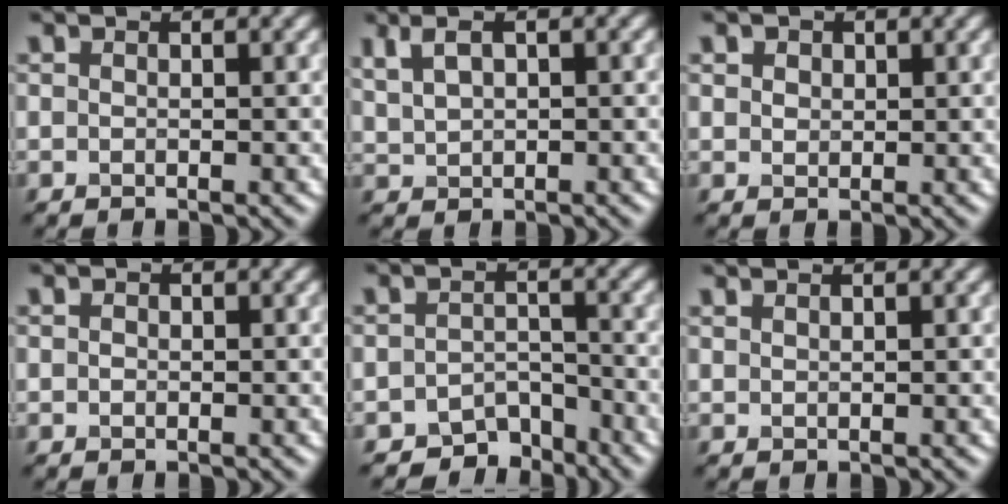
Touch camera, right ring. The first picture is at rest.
{"total": 3.1, "force": [1.7, 1.5, 2.2], "torque": [-0.053, 0.011, 0.037]}
{"total": 2.2, "force": [1.3, 1.5, 0.9], "torque": [-0.022, 0.010, 0.015]}
{"total": 0.5, "force": [0.1, 0.4, 0.2], "torque": [-0.001, -0.002, 0.000]}
{"total": 3.7, "force": [-3.2, 1.7, 0.8], "torque": [0.004, 0.003, -0.052]}
{"total": 1.3, "force": [1.1, 0.3, 0.5], "torque": [0.000, 0.000, 0.012]}